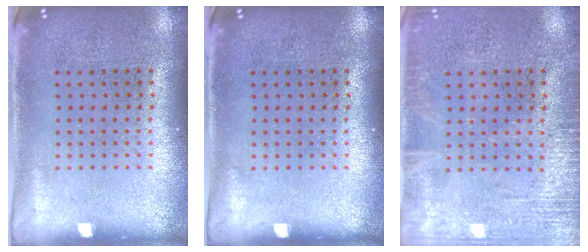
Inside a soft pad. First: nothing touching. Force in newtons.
{"total": 0.0}
{"total": 2.6, "press": 2.5, "slide": 0.3}